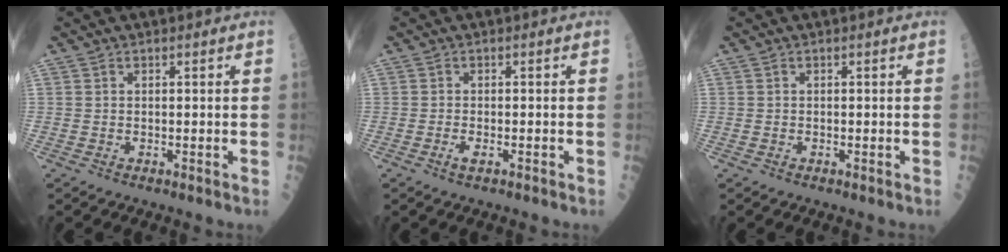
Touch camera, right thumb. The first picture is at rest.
{"total": 1.4, "force": [-0.7, 0.5, 1.1], "torque": [-0.021, -0.001, -0.014]}
{"total": 0.0}